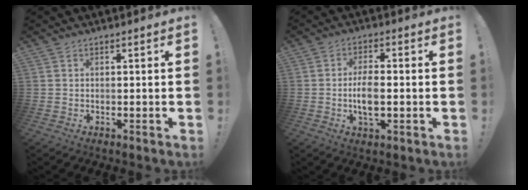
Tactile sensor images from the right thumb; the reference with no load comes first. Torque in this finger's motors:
{"motor_torque": [0.00, 0.47, 0.31, 0.29, 0.05]}